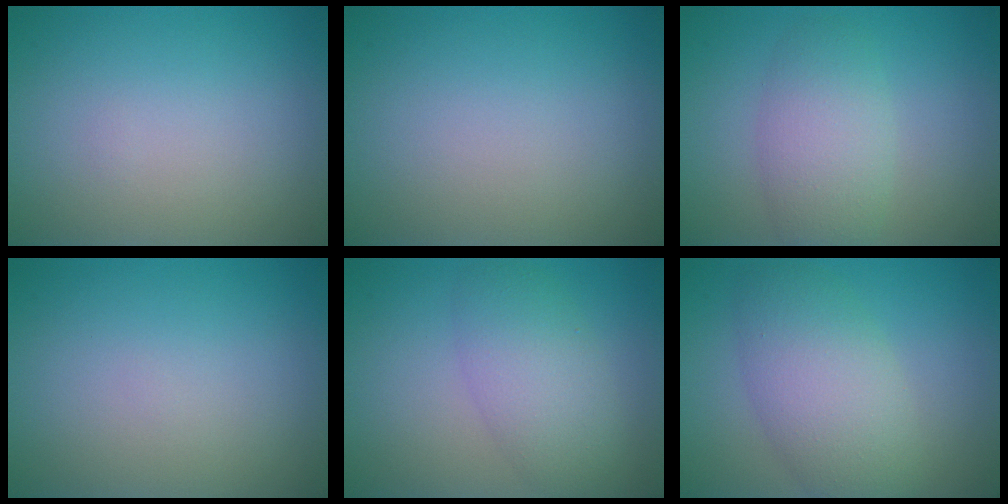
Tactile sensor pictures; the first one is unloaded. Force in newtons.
{"total": 0.0}
{"total": 2.7, "press": 2.7, "slide": 0.3}
{"total": 0.0}
{"total": 4.5, "press": 4.5, "slide": 0.2}
{"total": 6.1, "press": 6.1, "slide": 0.1}